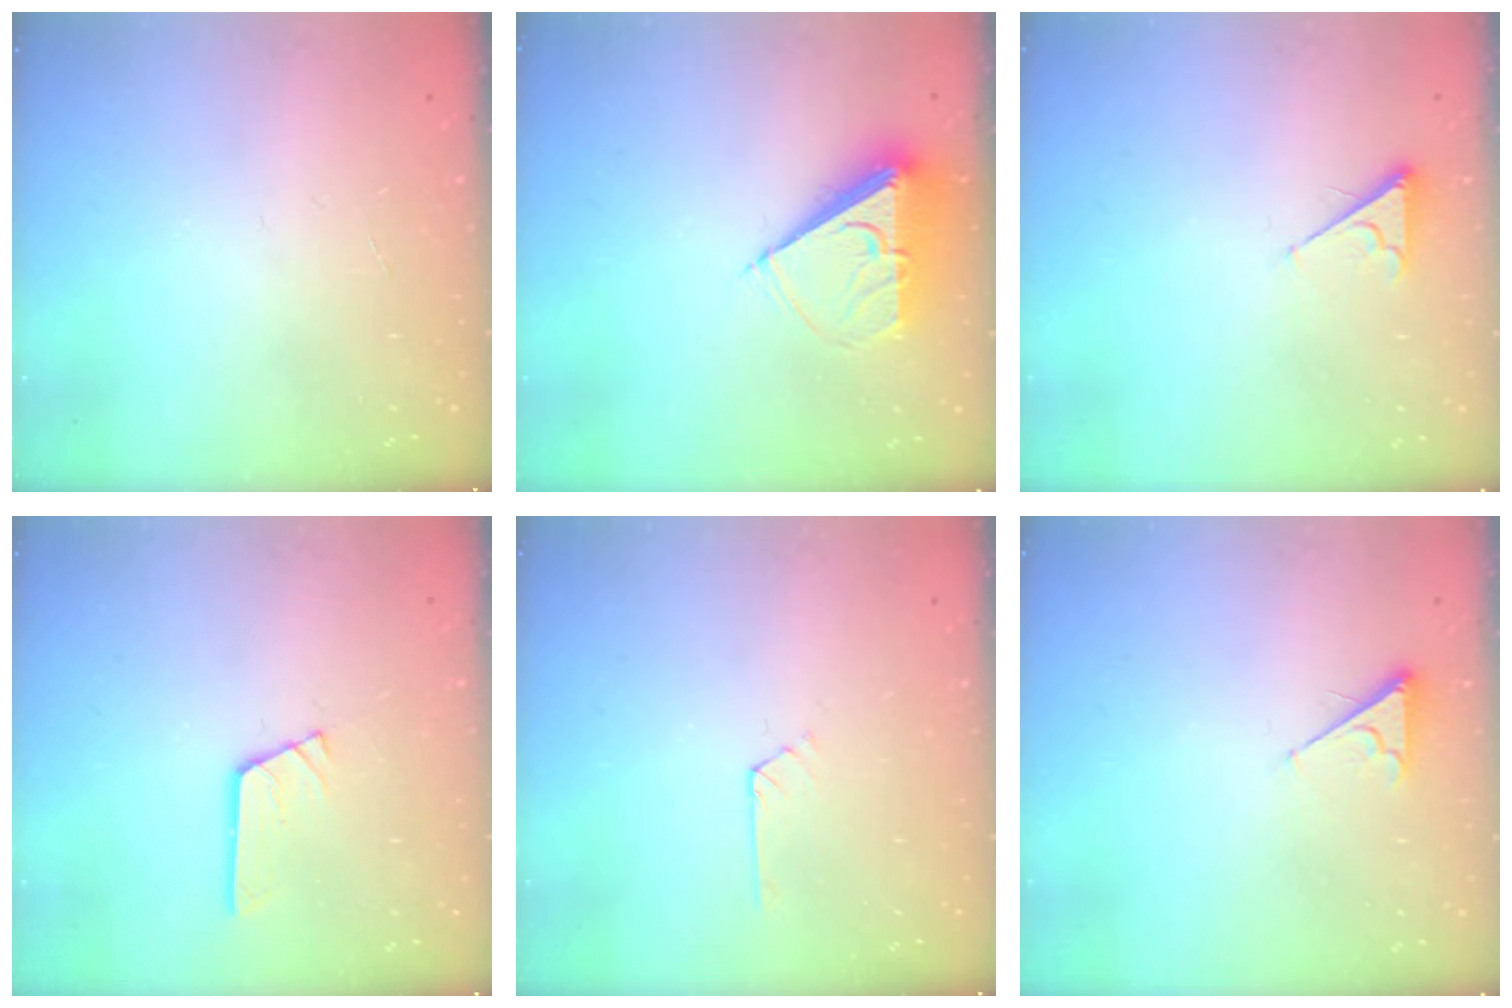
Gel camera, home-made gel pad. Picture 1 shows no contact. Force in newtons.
{"total": 7.1, "press": 7.0, "slide": 0.8}
{"total": 3.0, "press": 2.9, "slide": 0.4}
{"total": 3.5, "press": 3.5, "slide": 0.1}
{"total": 2.7, "press": 2.7, "slide": 0.4}
{"total": 3.0, "press": 2.9, "slide": 0.4}